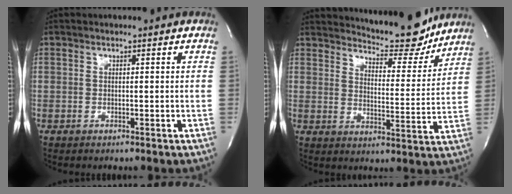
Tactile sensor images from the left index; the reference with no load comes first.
{"total": 11.5, "force": [11.0, 1.9, 2.8], "torque": [-0.037, -0.033, 0.146]}